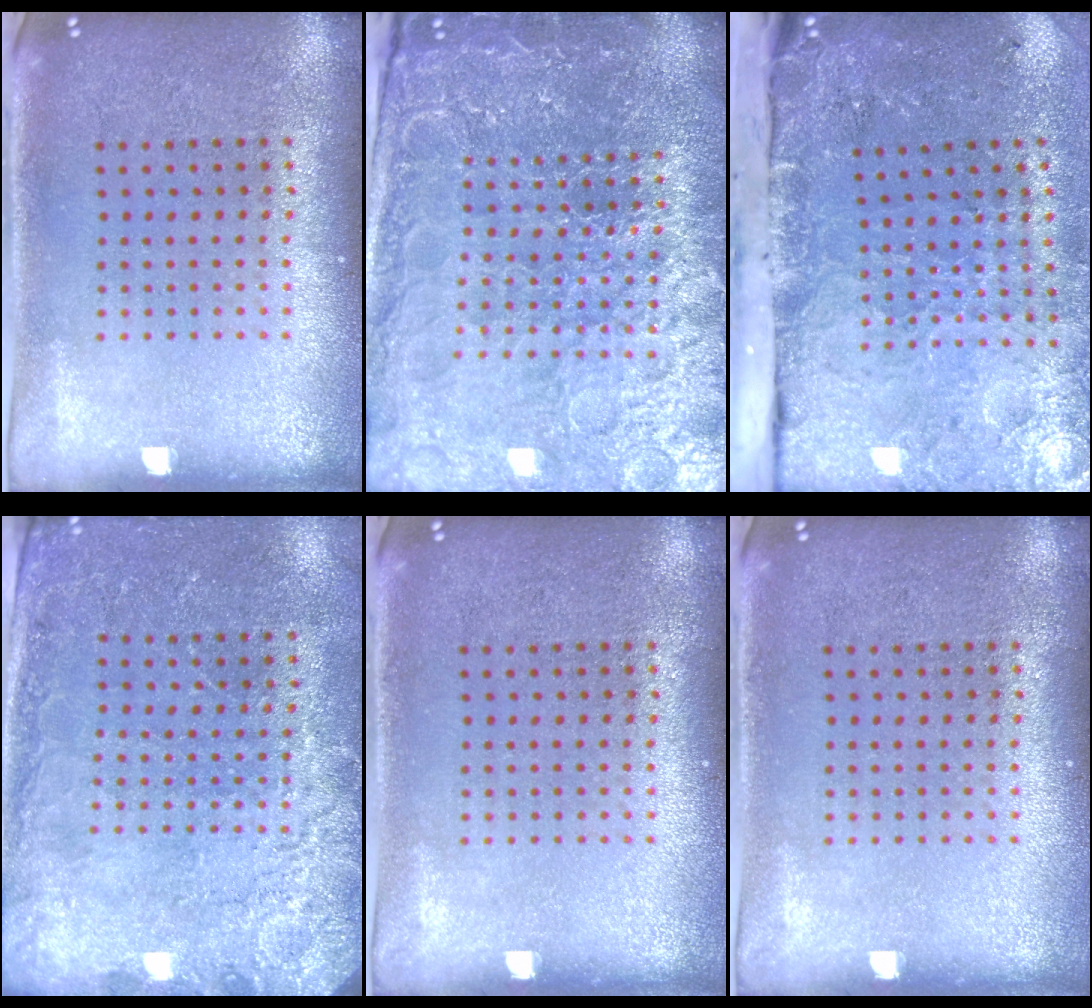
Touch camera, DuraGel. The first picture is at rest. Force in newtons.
{"total": 5.4, "press": 4.9, "slide": 2.1}
{"total": 4.9, "press": 3.7, "slide": 3.3}
{"total": 2.4, "press": 2.4, "slide": 0.6}
{"total": 0.0}
{"total": 0.0}